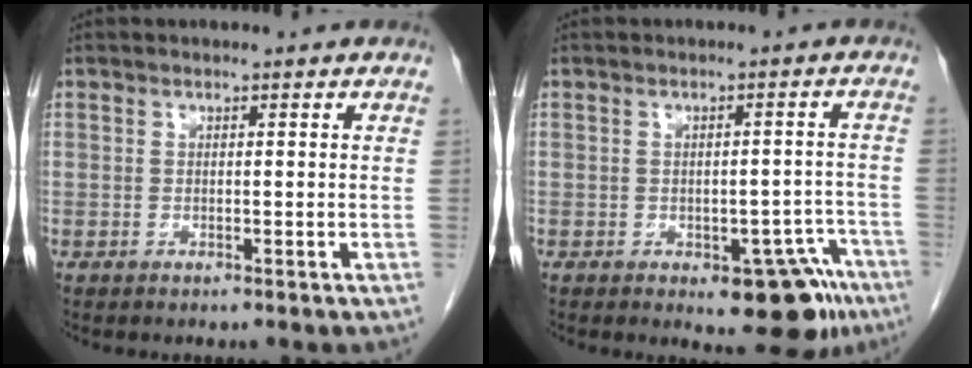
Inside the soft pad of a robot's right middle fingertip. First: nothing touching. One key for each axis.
{"total": 9.0, "fx": -5.5, "fy": 3.4, "fz": 6.2, "tx": -0.045, "ty": 0.008, "tz": -0.067}